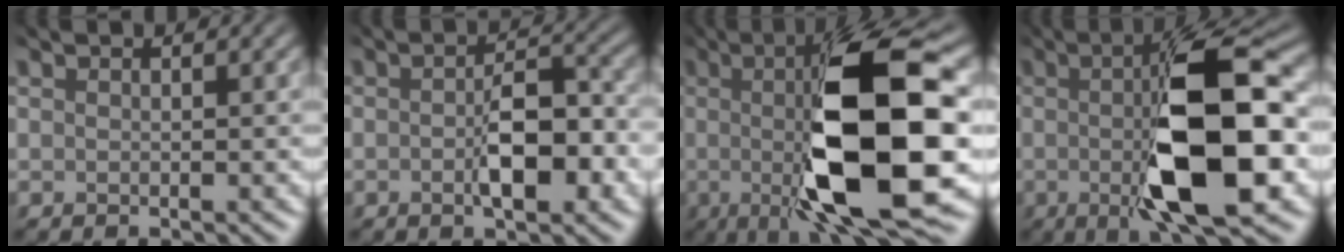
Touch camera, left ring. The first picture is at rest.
{"total": 5.1, "force": [-1.7, 2.4, 4.2], "torque": [-0.073, -0.002, -0.024]}
{"total": 13.0, "force": [-1.3, 3.3, 12.5], "torque": [-0.184, -0.012, -0.024]}
{"total": 11.8, "force": [-1.2, 3.5, 11.2], "torque": [-0.168, -0.001, -0.022]}